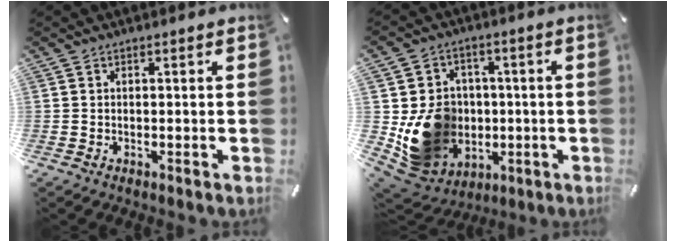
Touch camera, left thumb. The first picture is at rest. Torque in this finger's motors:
{"motor_torque": [2.27, 2.38, 0.81, -0.48, 0.42]}